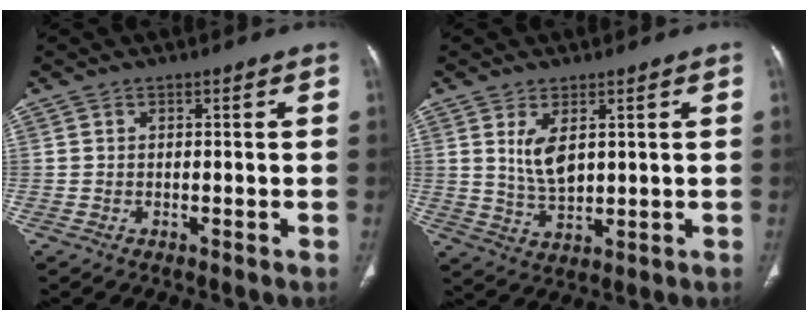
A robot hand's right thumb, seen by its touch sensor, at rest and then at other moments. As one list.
[{"total": 6.0, "force": [2.1, 3.0, 4.7], "torque": [-0.082, -0.017, 0.051]}]